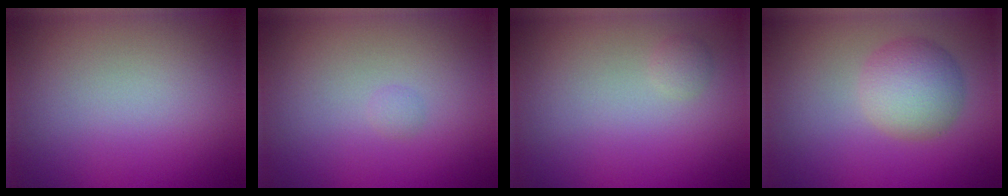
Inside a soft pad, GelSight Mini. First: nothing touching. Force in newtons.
{"total": 0.5, "press": 0.5, "slide": 0.0}
{"total": 0.7, "press": 0.7, "slide": 0.0}
{"total": 4.3, "press": 4.3, "slide": 0.0}